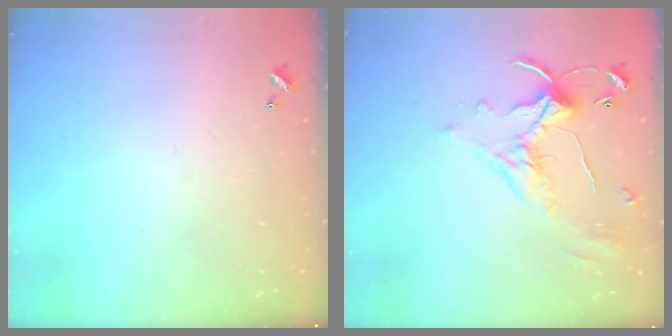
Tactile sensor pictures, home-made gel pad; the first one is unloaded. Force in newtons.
{"total": 1.1, "press": 0.5, "slide": 1.0}